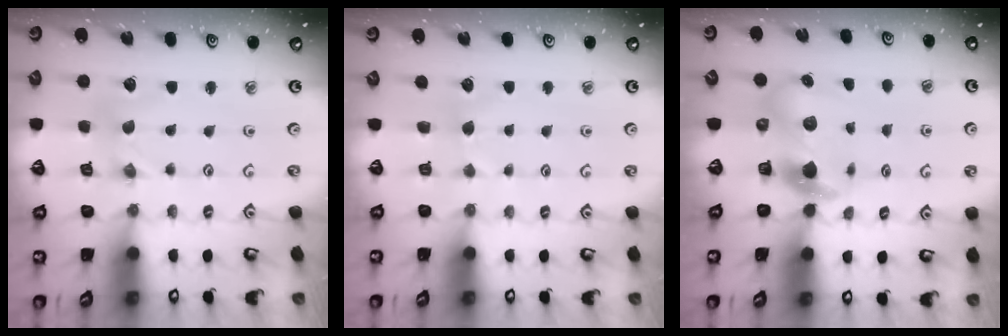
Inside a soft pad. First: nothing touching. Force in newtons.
{"total": 1.3, "press": 1.3, "slide": 0.2}
{"total": 7.1, "press": 7.0, "slide": 1.0}